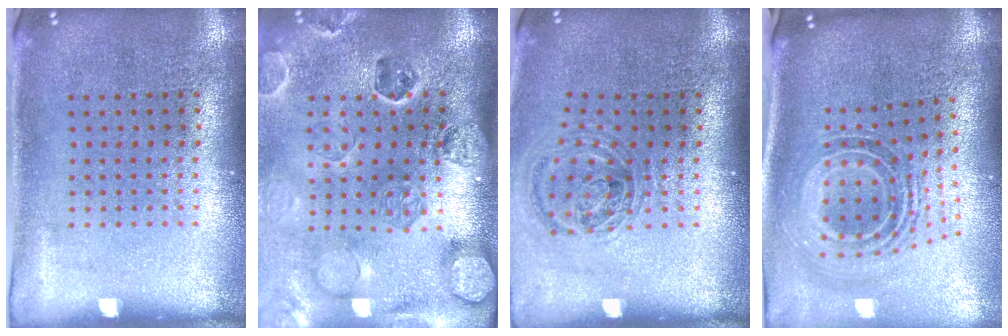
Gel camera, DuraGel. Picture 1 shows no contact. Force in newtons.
{"total": 2.7, "press": 2.6, "slide": 0.5}
{"total": 1.1, "press": 1.0, "slide": 0.3}
{"total": 1.6, "press": 1.2, "slide": 1.0}